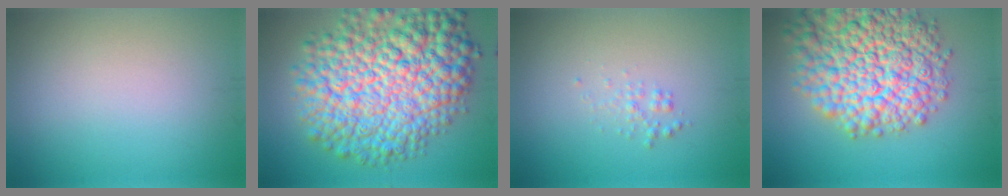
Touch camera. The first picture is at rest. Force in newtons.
{"total": 14.0, "press": 14.0, "slide": 0.3}
{"total": 1.0, "press": 1.0, "slide": 0.0}
{"total": 13.3, "press": 13.3, "slide": 0.6}